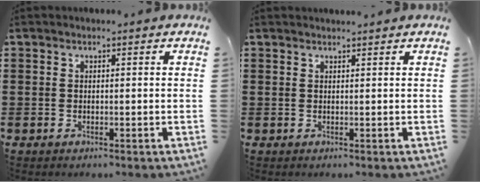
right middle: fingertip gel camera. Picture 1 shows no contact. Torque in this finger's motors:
{"motor_torque": [0.96, -1.17, -0.05, -0.01]}